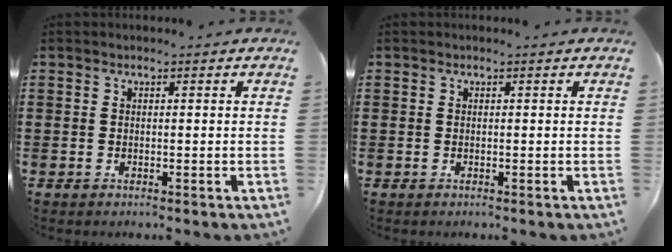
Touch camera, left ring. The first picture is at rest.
{"total": 0.0}